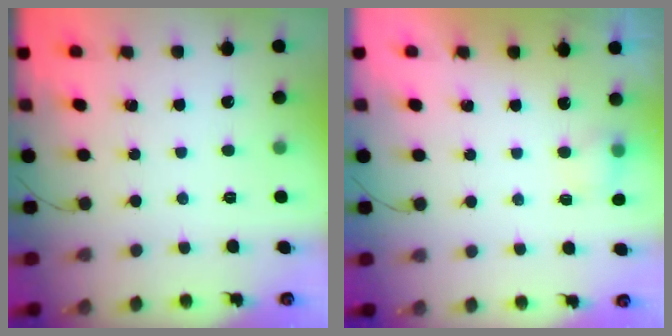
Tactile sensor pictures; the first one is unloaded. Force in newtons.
{"total": 4.4, "press": 4.1, "slide": 1.4}